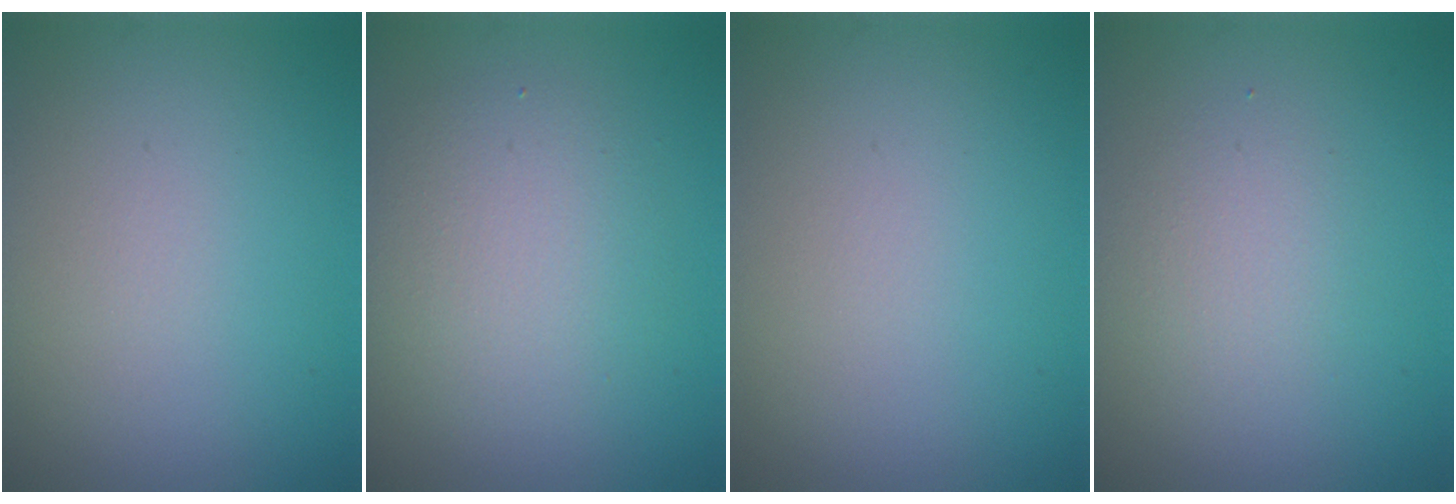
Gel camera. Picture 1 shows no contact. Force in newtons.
{"total": 3.9, "press": 3.9, "slide": 0.0}
{"total": 0.0}
{"total": 1.9, "press": 1.9, "slide": 0.1}